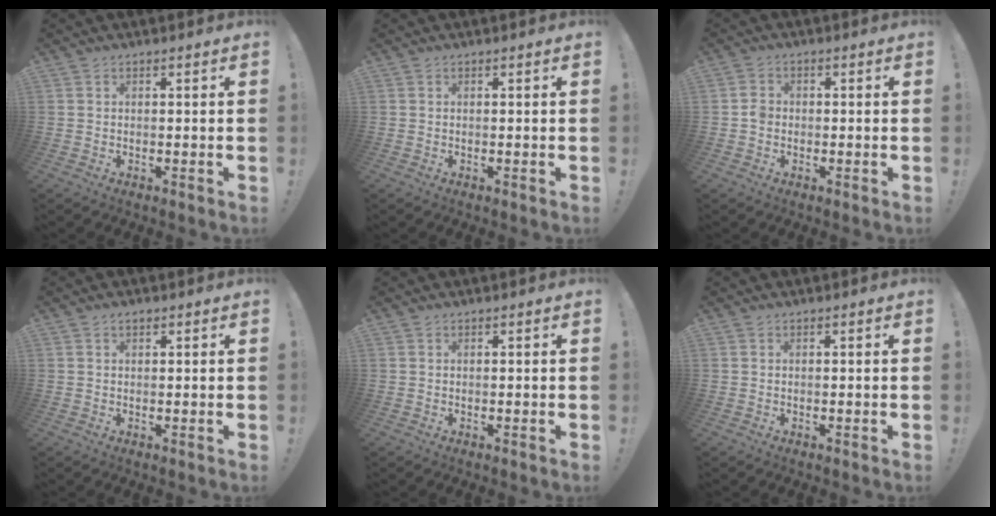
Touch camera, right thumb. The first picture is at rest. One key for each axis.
{"total": 0.0}
{"total": 2.5, "fx": -0.9, "fy": 2.0, "fz": 1.2, "tx": -0.014, "ty": 0.007, "tz": -0.018}
{"total": 1.1, "fx": 0.8, "fy": 0.5, "fz": 0.5, "tx": -0.004, "ty": -0.002, "tz": 0.014}
{"total": 0.0}
{"total": 0.0}